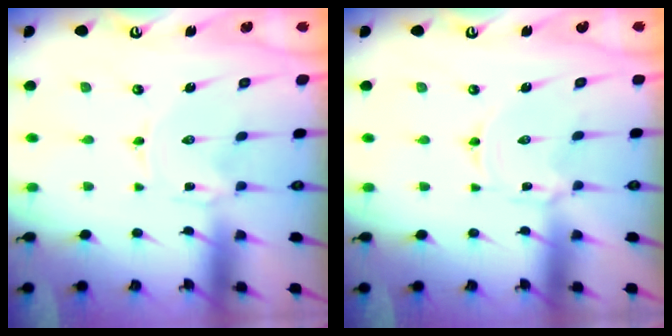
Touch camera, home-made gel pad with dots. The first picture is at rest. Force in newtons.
{"total": 1.6, "press": 1.6, "slide": 0.3}